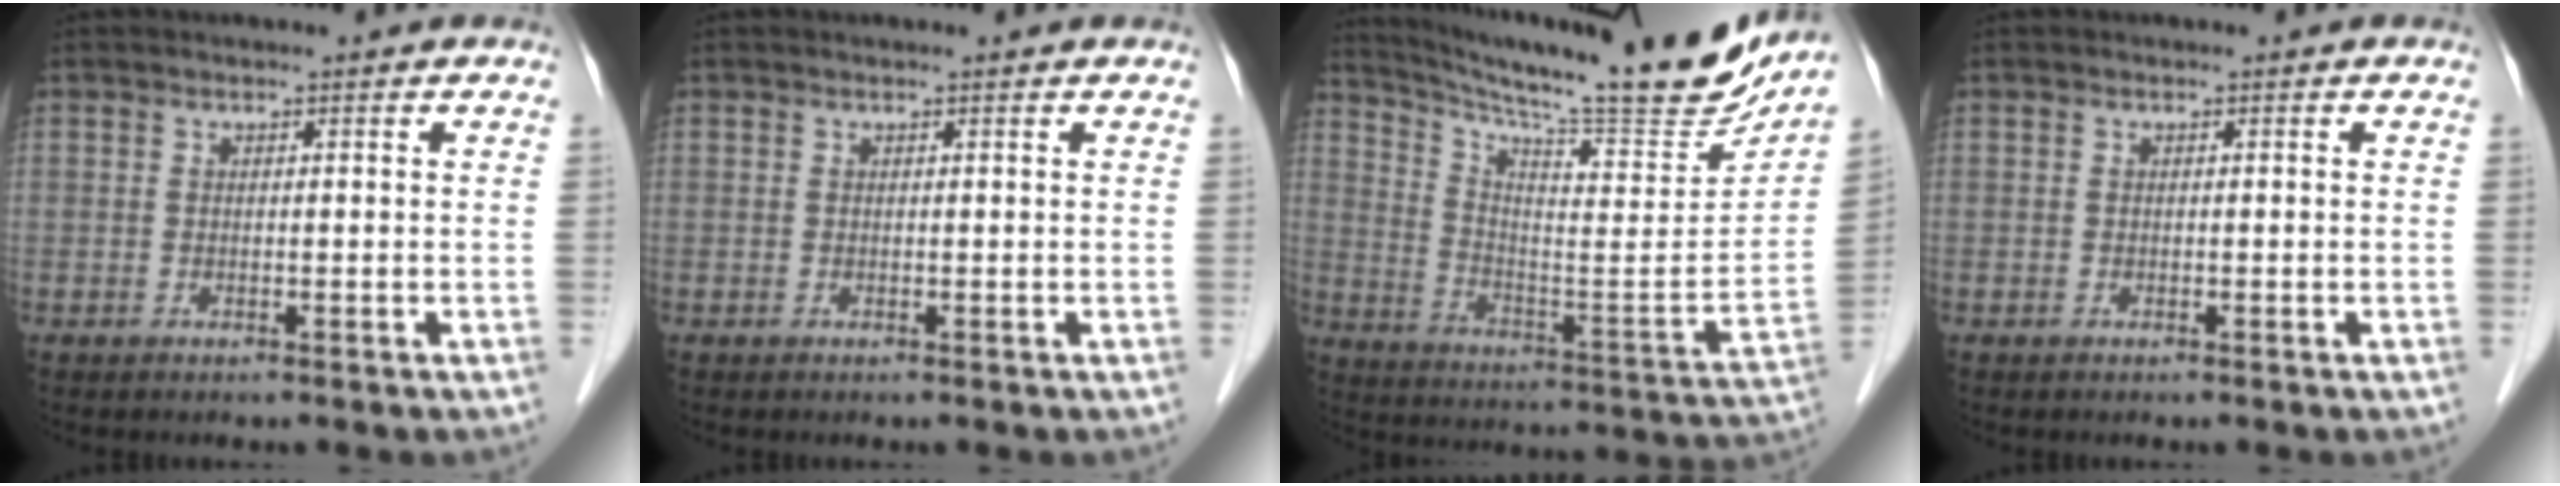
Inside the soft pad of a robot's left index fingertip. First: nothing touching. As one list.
[{"total": 0.7, "force": [0.7, -0.1, 0.2], "torque": [-0.010, 0.000, 0.010]}, {"total": 23.2, "force": [21.1, 0.8, 9.5], "torque": [-0.161, -0.077, 0.305]}, {"total": 0.0}]